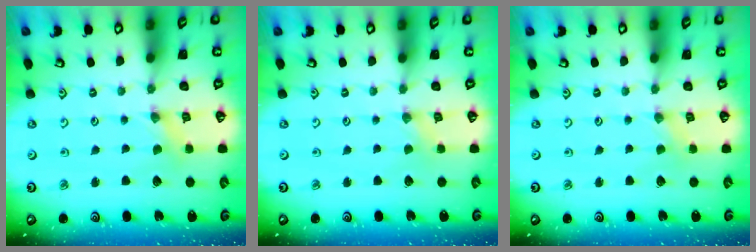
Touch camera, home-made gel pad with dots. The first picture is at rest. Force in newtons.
{"total": 1.2, "press": 1.1, "slide": 0.3}
{"total": 0.0}